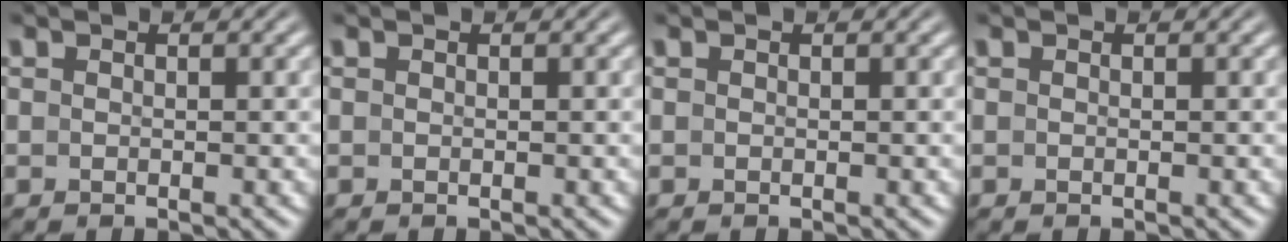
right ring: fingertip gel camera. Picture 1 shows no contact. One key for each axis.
{"total": 0.0}
{"total": 0.0}
{"total": 0.0}